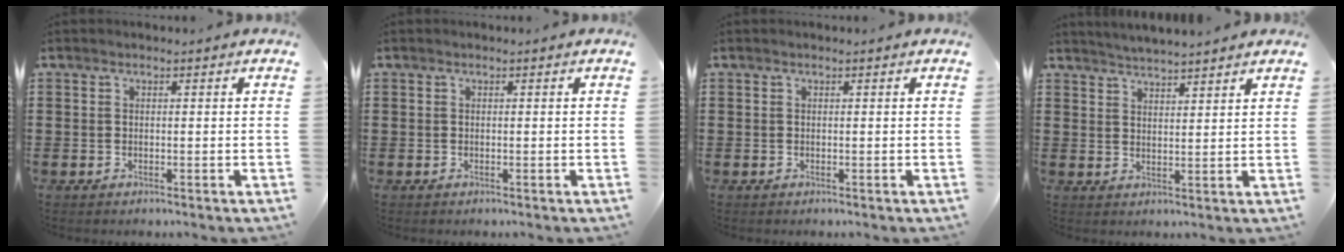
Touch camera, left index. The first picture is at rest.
{"total": 0.0}
{"total": 0.0}
{"total": 2.9, "force": [2.9, -0.4, -0.1], "torque": [-0.008, -0.011, 0.053]}